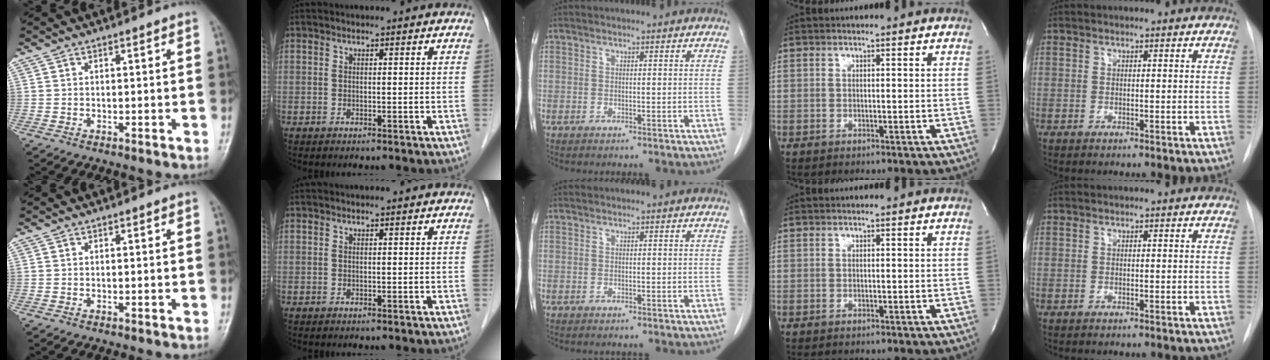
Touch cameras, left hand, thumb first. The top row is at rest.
{}